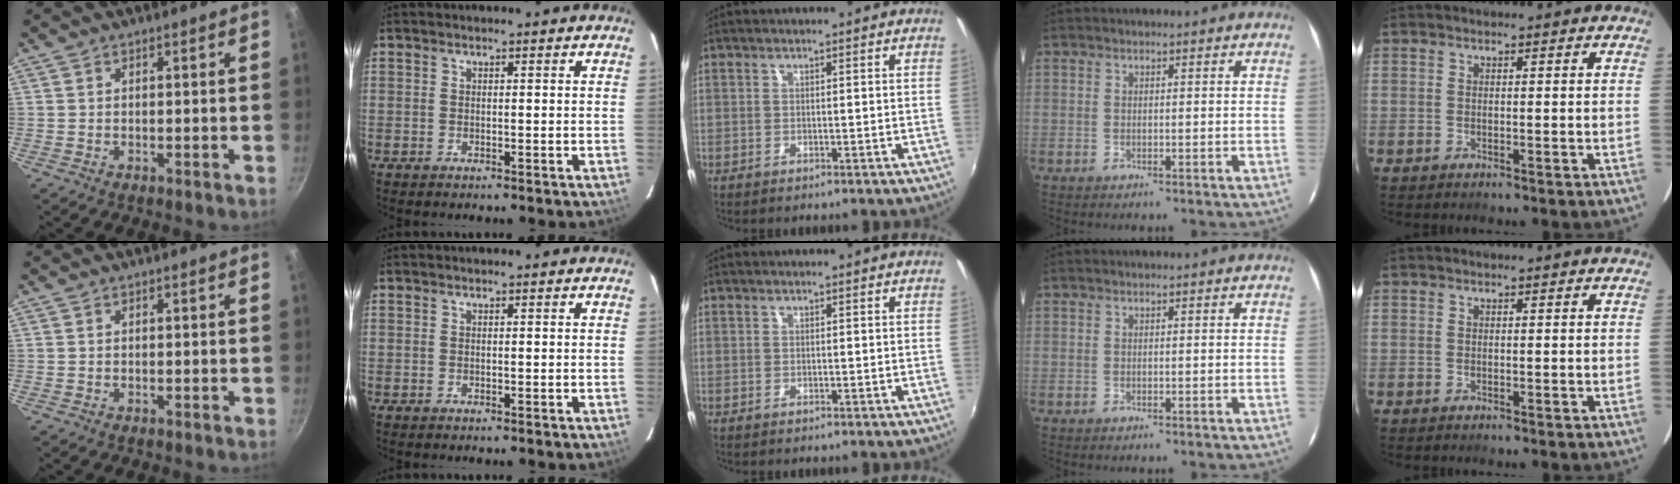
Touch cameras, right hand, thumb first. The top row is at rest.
{}